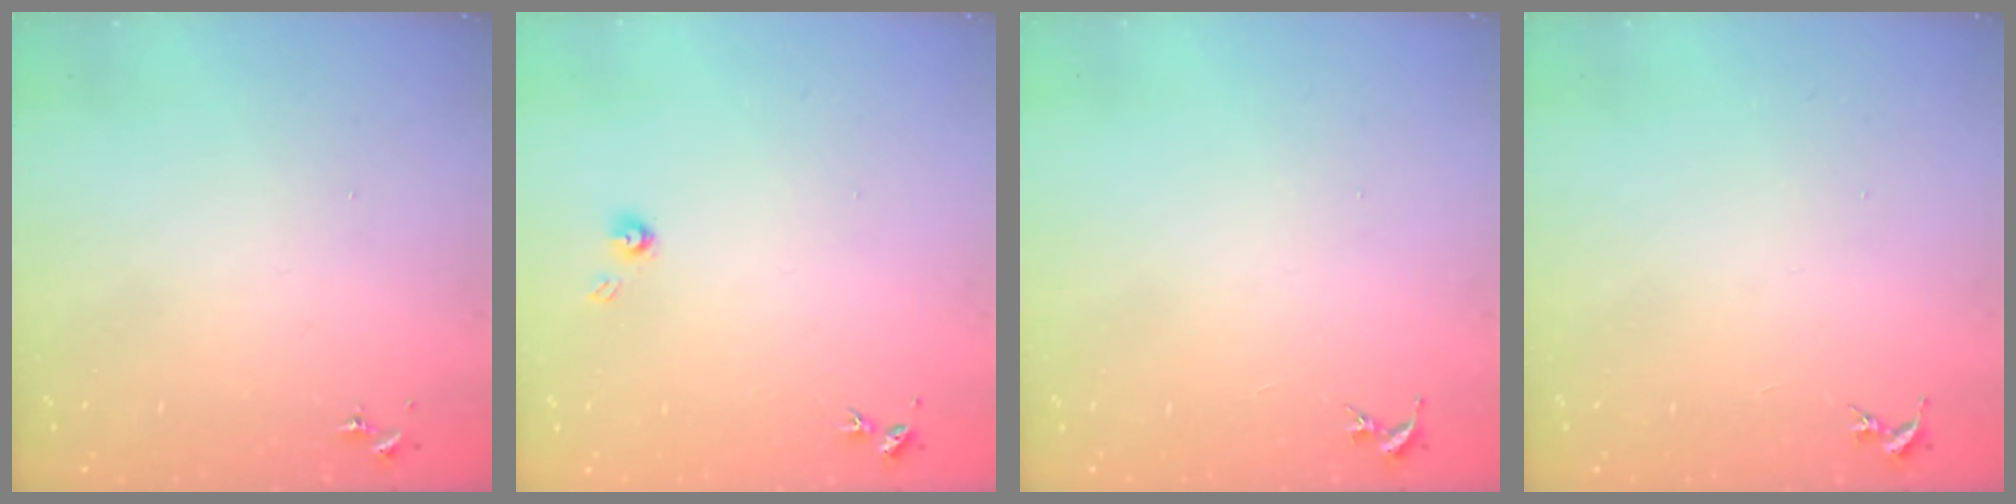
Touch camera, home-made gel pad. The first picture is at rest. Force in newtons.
{"total": 3.9, "press": 3.8, "slide": 0.4}
{"total": 0.0}
{"total": 0.0}